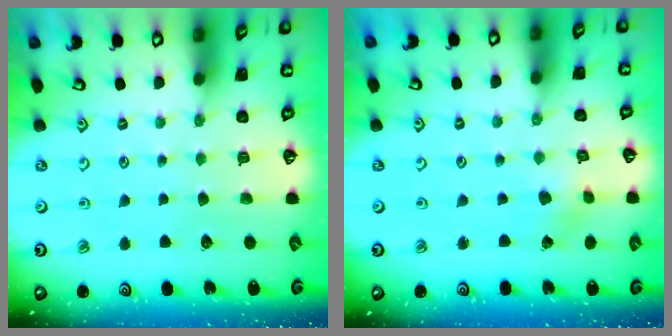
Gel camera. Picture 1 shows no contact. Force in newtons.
{"total": 2.3, "press": 2.3, "slide": 0.3}